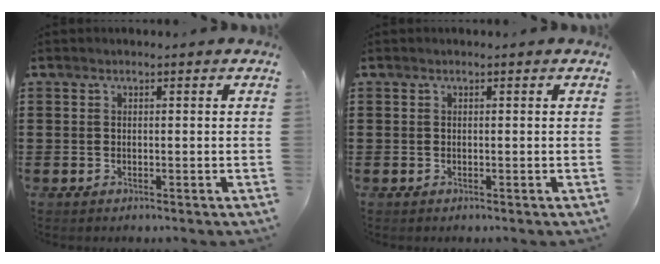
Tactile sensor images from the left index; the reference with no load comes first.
{"total": 0.0}